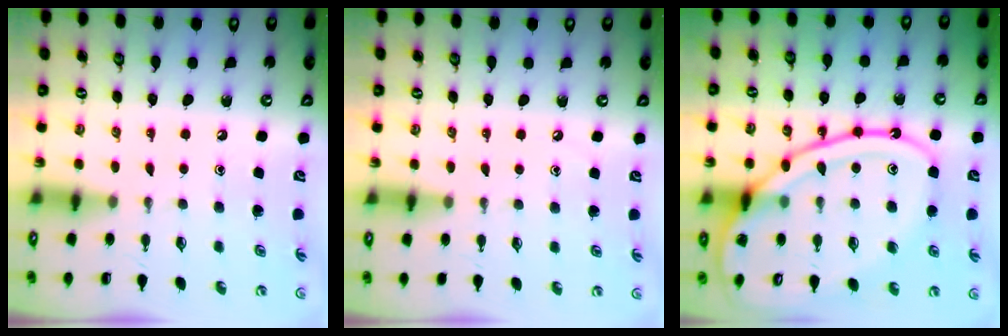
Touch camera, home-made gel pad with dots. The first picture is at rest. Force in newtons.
{"total": 1.5, "press": 1.5, "slide": 0.2}
{"total": 20.9, "press": 20.9, "slide": 1.8}